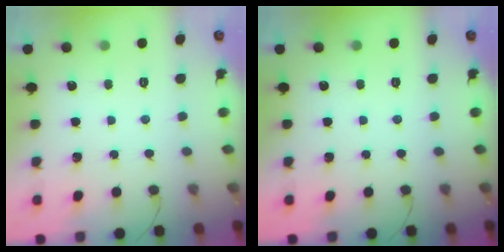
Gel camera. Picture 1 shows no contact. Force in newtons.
{"total": 0.0}